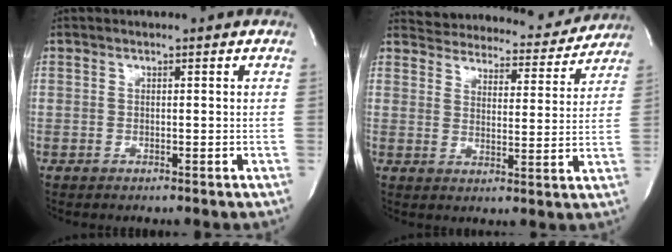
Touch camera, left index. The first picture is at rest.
{"total": 17.2, "force": [16.5, 4.3, 2.7], "torque": [-0.031, -0.010, 0.206]}